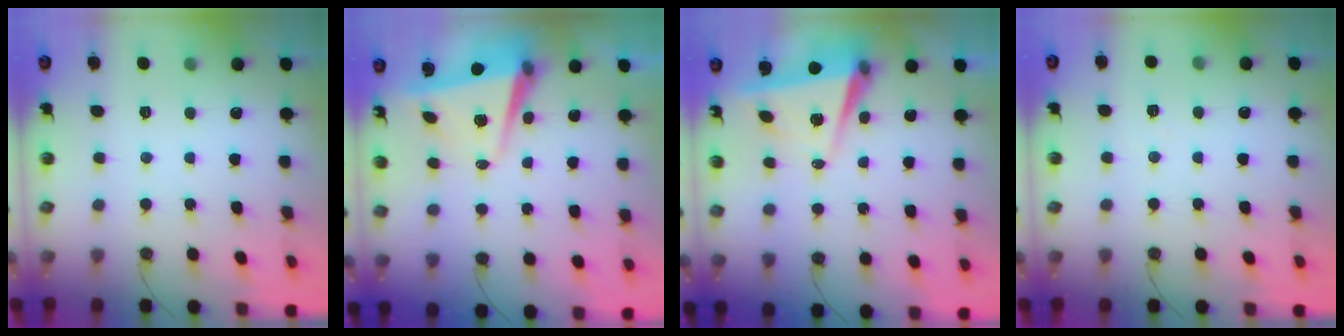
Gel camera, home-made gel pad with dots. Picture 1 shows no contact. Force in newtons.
{"total": 5.8, "press": 5.7, "slide": 1.0}
{"total": 6.0, "press": 4.9, "slide": 3.3}
{"total": 5.1, "press": 4.0, "slide": 3.2}